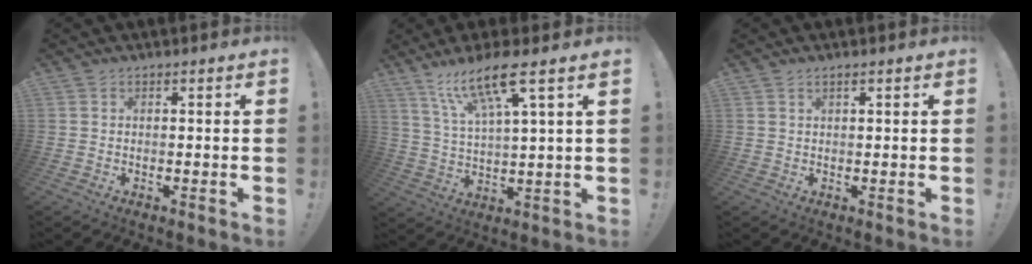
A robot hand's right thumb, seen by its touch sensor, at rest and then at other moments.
{"total": 13.2, "force": [8.1, 1.7, 10.2], "torque": [-0.184, -0.036, 0.129]}
{"total": 1.2, "force": [0.7, 0.0, 1.0], "torque": [-0.020, 0.001, 0.011]}